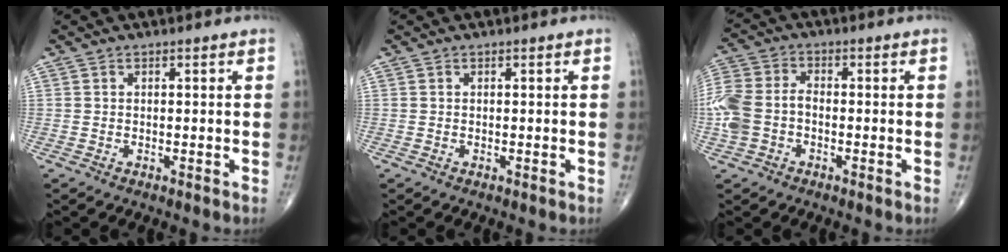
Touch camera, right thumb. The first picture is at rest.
{"total": 0.0}
{"total": 10.1, "force": [-2.1, 7.1, 6.8], "torque": [-0.169, 0.028, -0.048]}